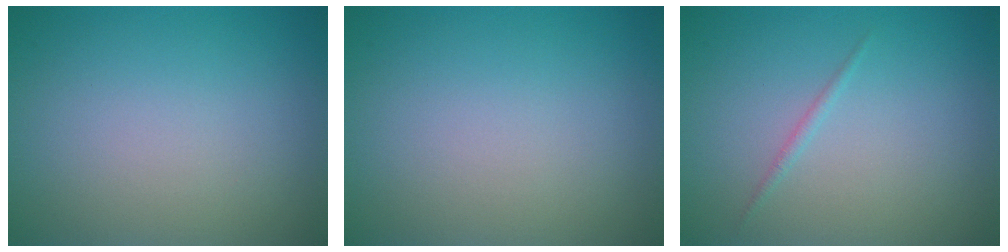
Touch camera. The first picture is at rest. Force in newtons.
{"total": 0.0}
{"total": 0.6, "press": 0.6, "slide": 0.0}